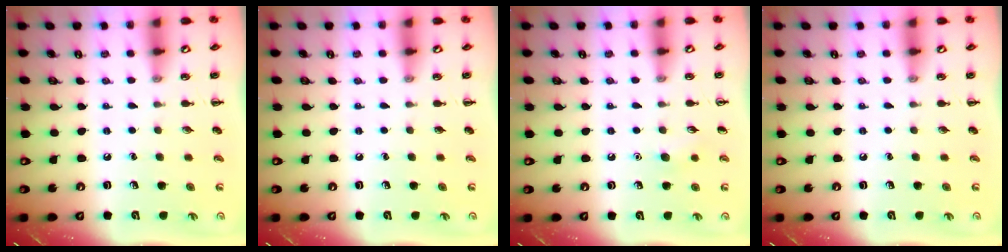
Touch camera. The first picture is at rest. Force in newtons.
{"total": 0.0}
{"total": 5.3, "press": 5.0, "slide": 1.7}
{"total": 0.0}